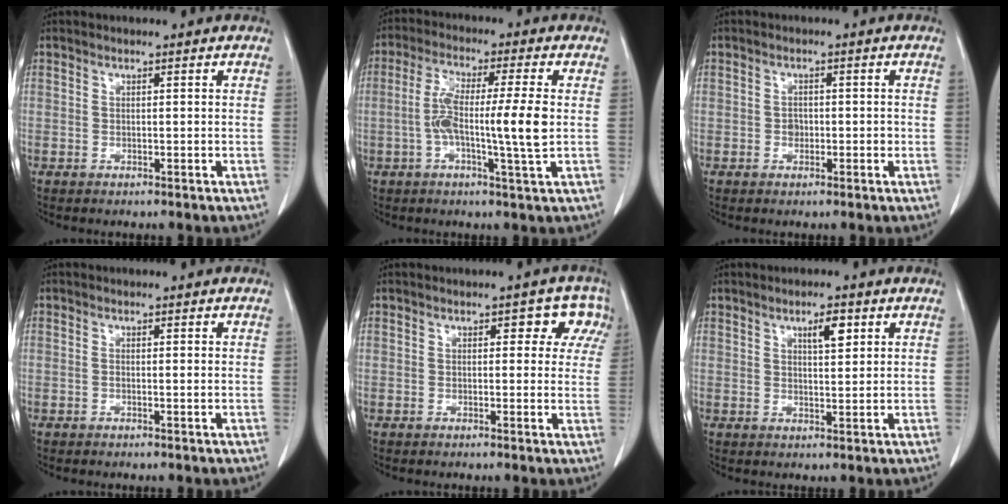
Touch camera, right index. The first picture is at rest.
{"total": 10.0, "force": [-0.7, 0.2, 9.9], "torque": [-0.184, 0.006, -0.021]}
{"total": 1.7, "force": [-0.4, 1.3, 1.0], "torque": [-0.013, 0.005, -0.004]}
{"total": 0.7, "force": [-0.1, 0.2, 0.7], "torque": [-0.013, -0.001, 0.000]}
{"total": 4.6, "force": [2.0, 2.9, 3.0], "torque": [-0.009, 0.017, 0.011]}
{"total": 3.6, "force": [1.8, 0.9, 3.0], "torque": [-0.050, -0.001, 0.028]}